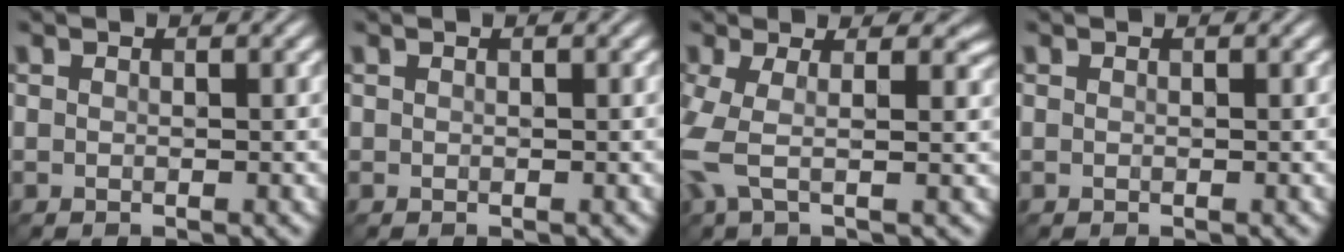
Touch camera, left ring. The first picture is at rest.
{"total": 0.0}
{"total": 5.6, "force": [0.1, 2.3, 5.1], "torque": [-0.122, -0.009, -0.008]}
{"total": 0.0}